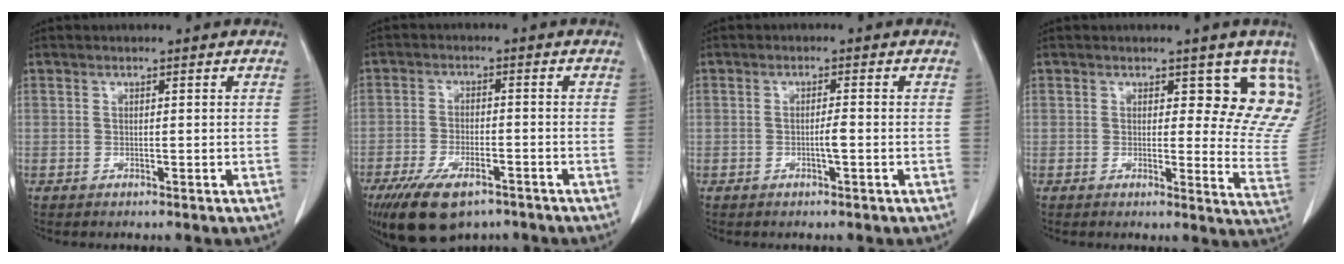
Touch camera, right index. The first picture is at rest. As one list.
[{"total": 10.4, "force": [-7.0, 4.2, 6.5], "torque": [-0.120, -0.013, -0.116]}, {"total": 1.6, "force": [-0.4, 0.0, 1.6], "torque": [-0.031, 0.000, -0.008]}, {"total": 9.0, "force": [6.3, 3.6, 5.3], "torque": [-0.037, -0.032, 0.056]}]